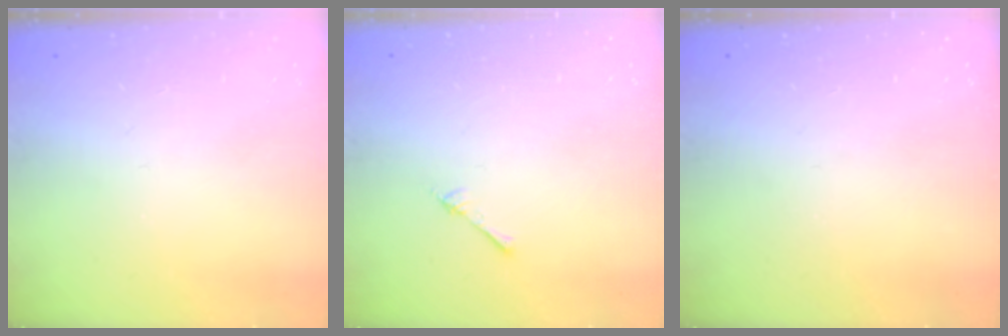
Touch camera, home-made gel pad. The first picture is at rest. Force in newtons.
{"total": 2.4, "press": 2.4, "slide": 0.3}
{"total": 0.0}